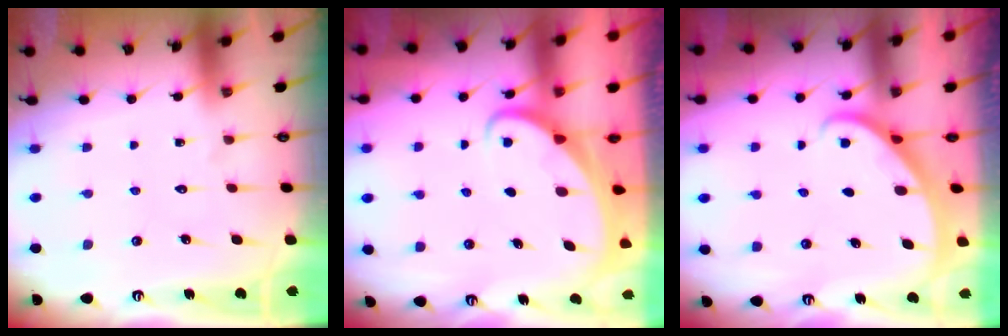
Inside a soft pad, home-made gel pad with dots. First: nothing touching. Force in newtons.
{"total": 2.9, "press": 2.9, "slide": 0.3}
{"total": 2.2, "press": 2.2, "slide": 0.1}